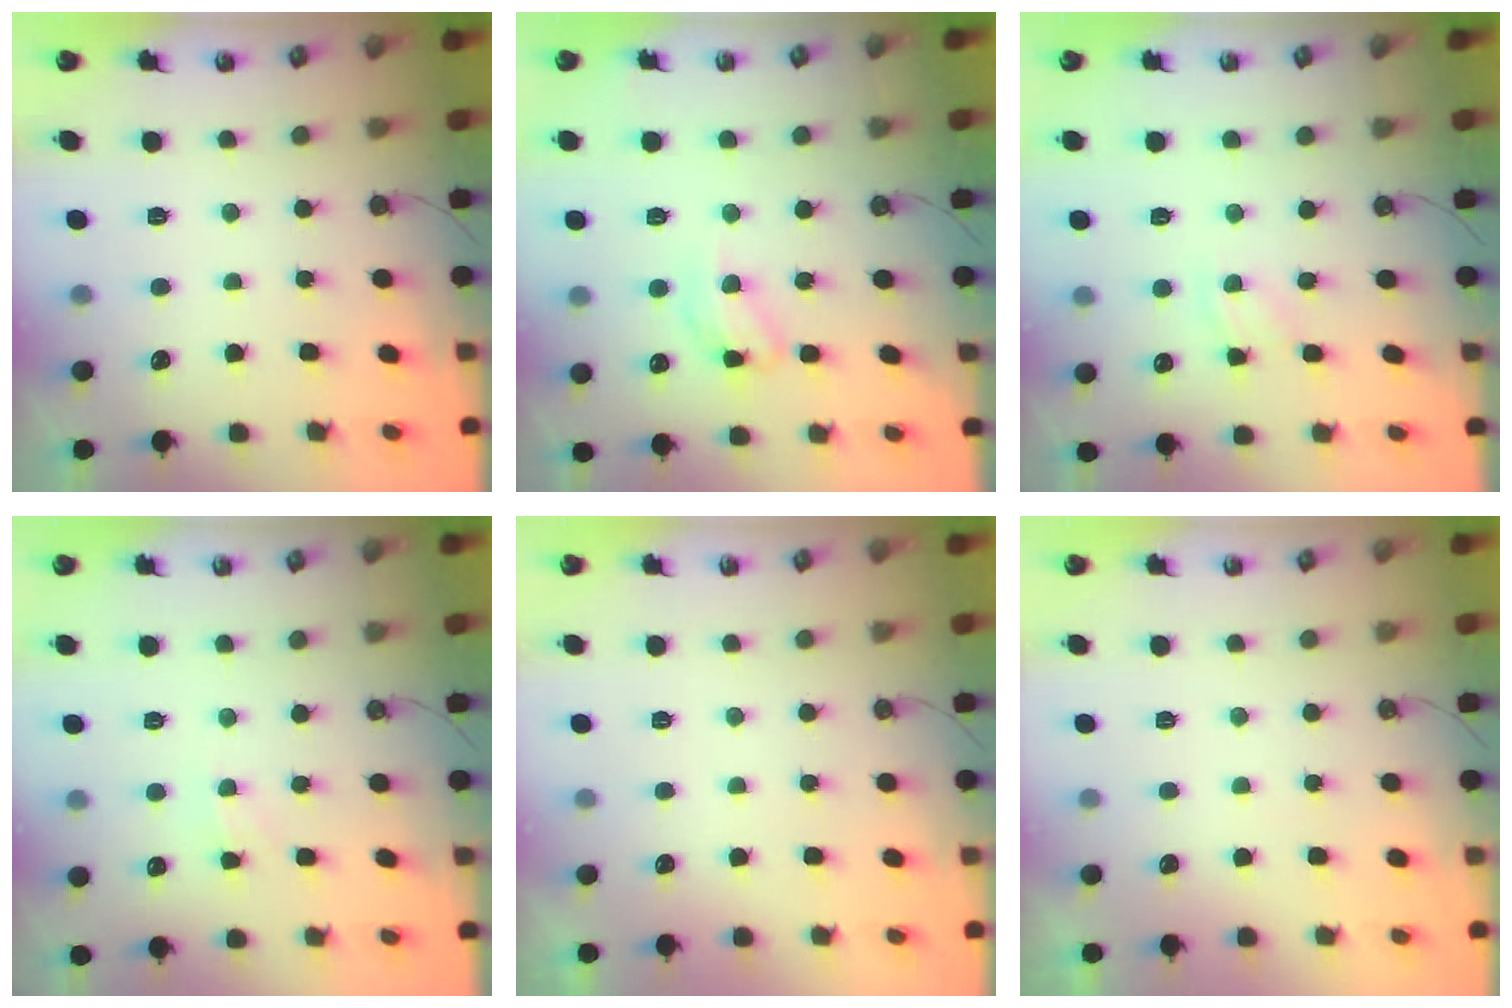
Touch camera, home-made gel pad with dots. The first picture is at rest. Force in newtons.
{"total": 11.9, "press": 11.9, "slide": 0.8}
{"total": 4.2, "press": 4.2, "slide": 0.5}
{"total": 2.7, "press": 2.7, "slide": 0.4}
{"total": 0.0}
{"total": 0.0}